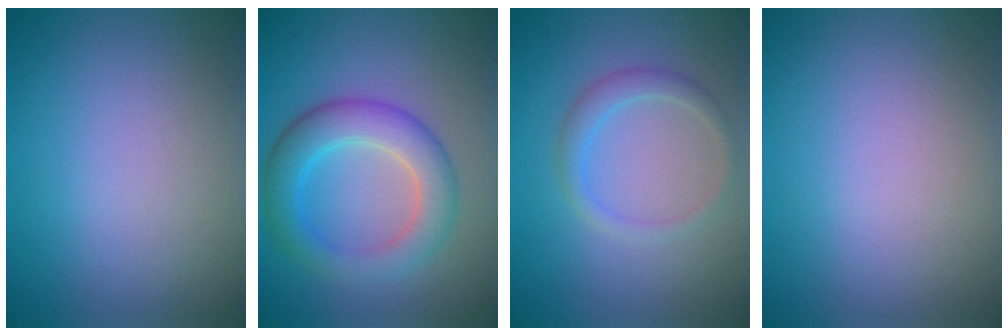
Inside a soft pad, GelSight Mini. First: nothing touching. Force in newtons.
{"total": 4.9, "press": 4.9, "slide": 0.2}
{"total": 2.0, "press": 2.0, "slide": 0.1}
{"total": 0.0}